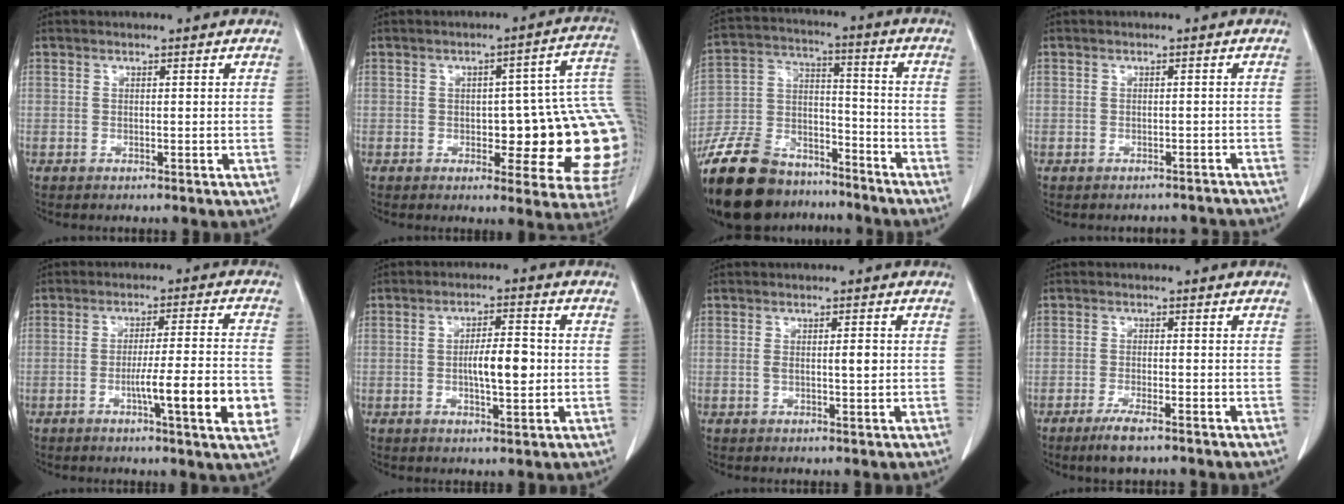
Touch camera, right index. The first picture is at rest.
{"total": 17.7, "force": [-0.6, 6.1, 16.6], "torque": [-0.128, 0.028, 0.000]}
{"total": 21.3, "force": [-17.1, 9.4, 8.7], "torque": [-0.219, -0.001, -0.295]}
{"total": 4.3, "force": [-3.8, 2.1, -0.2], "torque": [0.008, 0.012, -0.041]}
{"total": 11.6, "force": [-3.4, -0.2, 11.0], "torque": [-0.159, -0.010, -0.055]}
{"total": 6.3, "force": [-0.5, 1.7, 6.1], "torque": [-0.107, 0.006, -0.008]}
{"total": 2.7, "force": [0.1, 0.6, 2.6], "torque": [-0.047, 0.000, 0.002]}
{"total": 4.1, "force": [-2.9, 0.6, 2.8], "torque": [-0.054, -0.007, -0.049]}